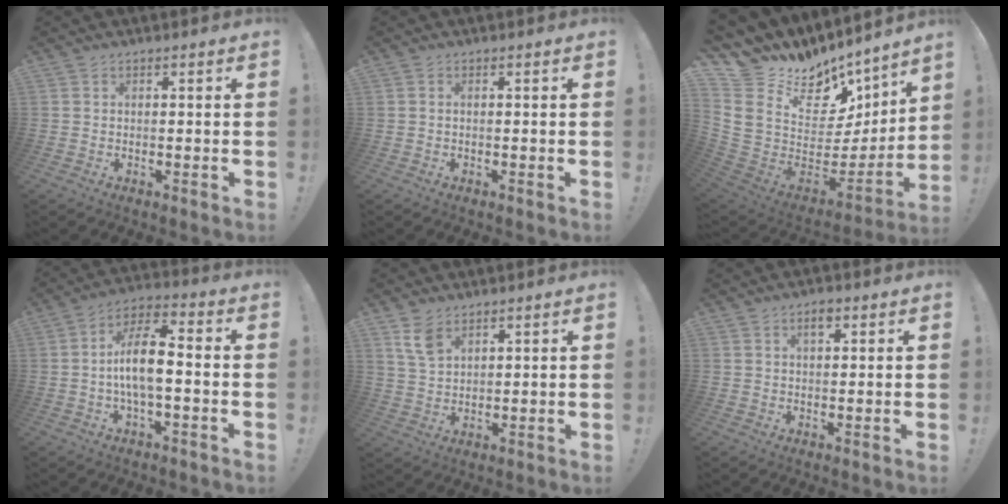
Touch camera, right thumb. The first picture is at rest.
{"total": 0.6, "force": [-0.2, -0.1, 0.6], "torque": [-0.011, -0.001, -0.004]}
{"total": 12.7, "force": [10.1, 7.0, 3.1], "torque": [-0.057, -0.105, 0.209]}
{"total": 11.4, "force": [-1.4, 4.1, 10.5], "torque": [-0.198, 0.010, -0.029]}
{"total": 6.6, "force": [4.1, 3.5, 3.7], "torque": [-0.061, -0.016, 0.079]}
{"total": 2.8, "force": [1.3, 1.4, 2.1], "torque": [-0.024, -0.003, 0.018]}